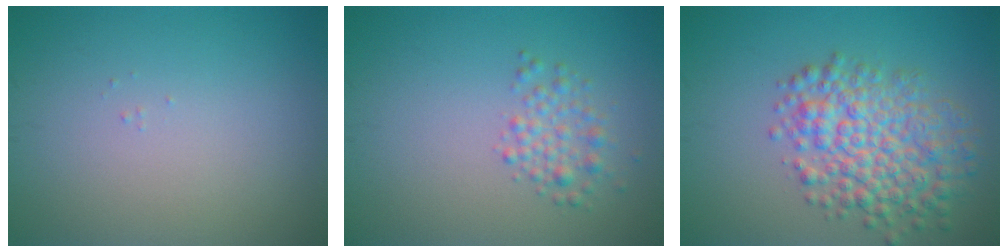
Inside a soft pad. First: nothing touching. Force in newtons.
{"total": 2.2, "press": 2.2, "slide": 0.1}
{"total": 6.7, "press": 6.7, "slide": 0.2}